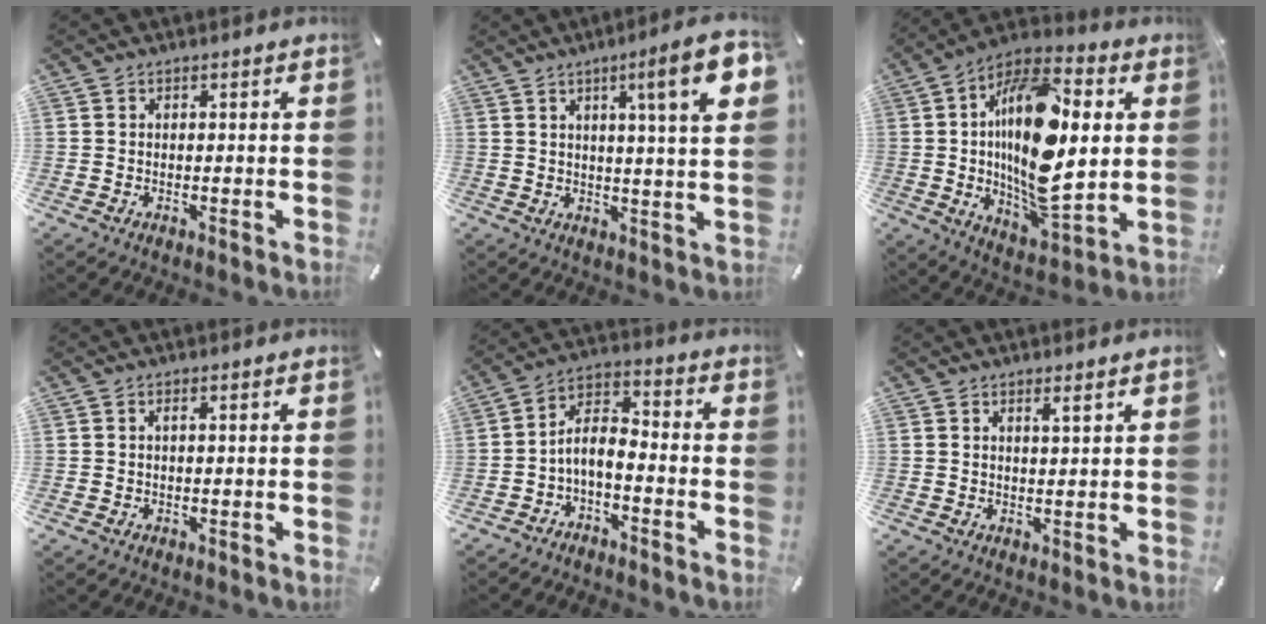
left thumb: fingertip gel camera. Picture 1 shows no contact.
{"total": 13.1, "force": [5.2, 1.3, 11.9], "torque": [-0.180, -0.016, 0.074]}
{"total": 22.3, "force": [2.7, 11.1, 19.2], "torque": [-0.344, -0.018, 0.040]}
{"total": 0.8, "force": [0.2, 0.2, 0.8], "torque": [-0.016, 0.000, 0.003]}
{"total": 6.2, "force": [-3.2, 3.2, 4.2], "torque": [-0.090, -0.003, -0.063]}
{"total": 1.8, "force": [1.4, 0.1, 1.2], "torque": [-0.023, -0.001, 0.024]}